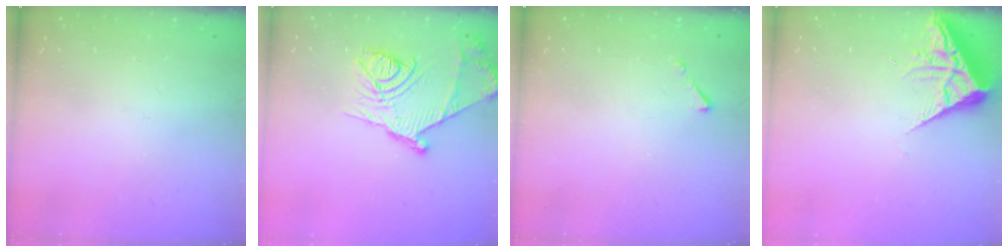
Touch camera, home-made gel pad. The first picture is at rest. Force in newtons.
{"total": 17.6, "press": 17.6, "slide": 1.2}
{"total": 2.5, "press": 2.5, "slide": 0.3}
{"total": 7.0, "press": 7.0, "slide": 0.7}